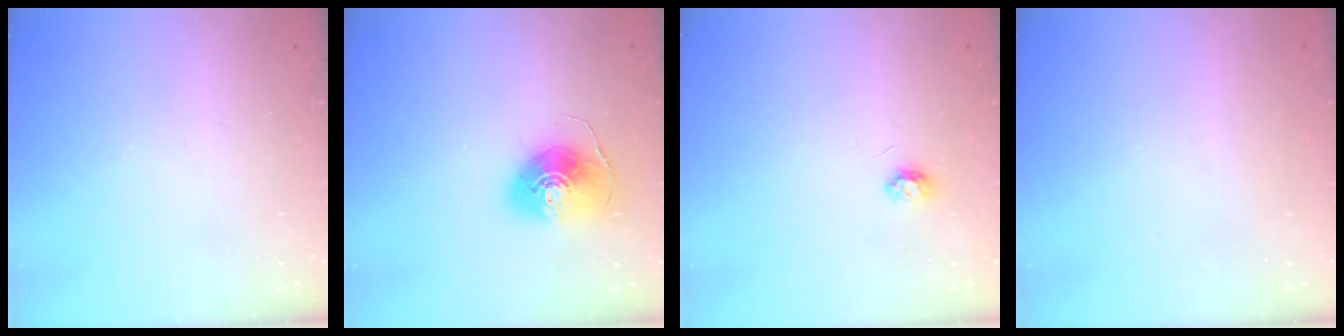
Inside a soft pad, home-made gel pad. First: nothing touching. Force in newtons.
{"total": 8.3, "press": 8.3, "slide": 0.6}
{"total": 3.5, "press": 3.5, "slide": 0.5}
{"total": 0.9, "press": 0.9, "slide": 0.1}